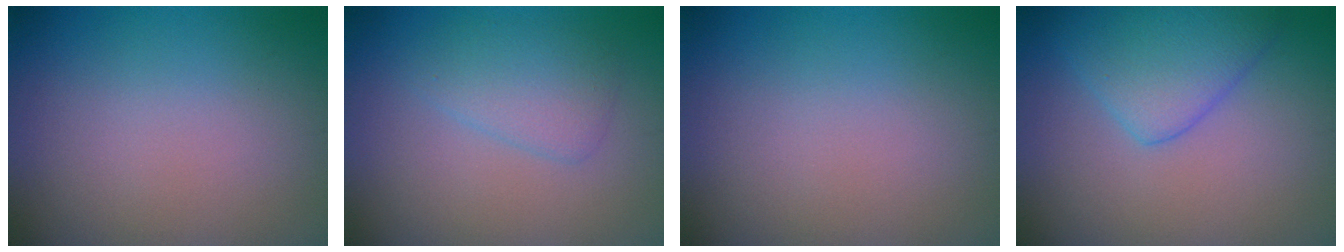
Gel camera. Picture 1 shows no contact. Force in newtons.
{"total": 2.6, "press": 2.6, "slide": 0.1}
{"total": 0.0}
{"total": 4.5, "press": 4.5, "slide": 0.1}